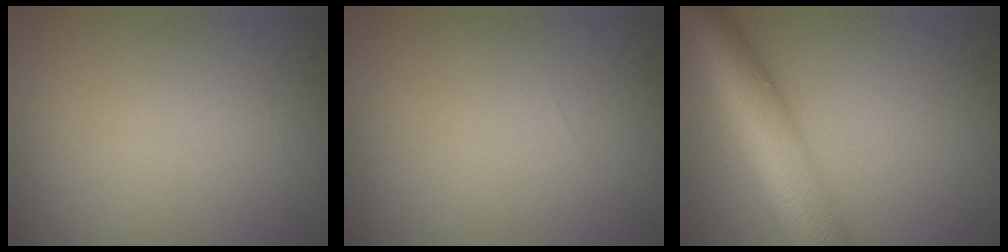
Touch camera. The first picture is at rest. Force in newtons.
{"total": 0.0}
{"total": 9.9, "press": 9.9, "slide": 0.4}